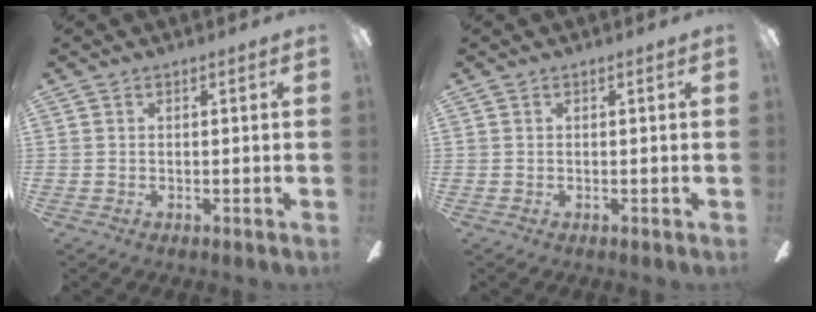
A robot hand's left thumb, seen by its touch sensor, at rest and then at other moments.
{"total": 0.0}